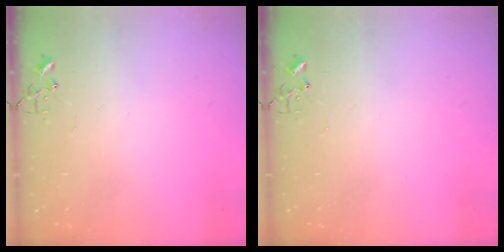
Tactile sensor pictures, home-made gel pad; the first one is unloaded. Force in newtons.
{"total": 0.0}